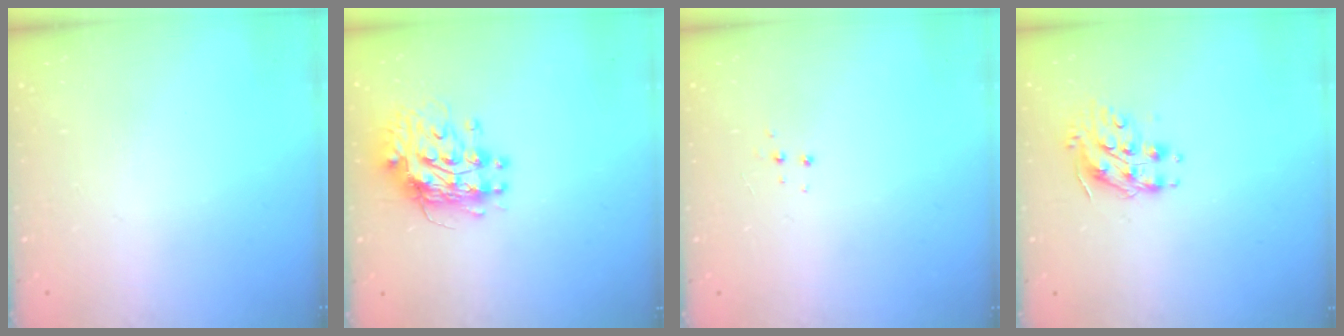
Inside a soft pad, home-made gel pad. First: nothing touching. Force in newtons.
{"total": 11.0, "press": 10.9, "slide": 1.0}
{"total": 5.2, "press": 5.2, "slide": 0.3}
{"total": 8.9, "press": 8.9, "slide": 0.7}